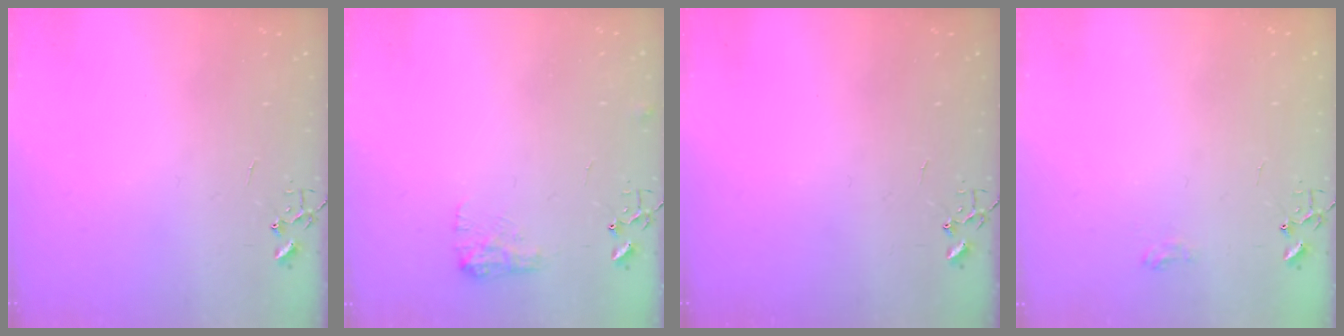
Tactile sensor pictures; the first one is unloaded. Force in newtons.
{"total": 8.3, "press": 8.2, "slide": 0.3}
{"total": 0.0}
{"total": 6.5, "press": 6.5, "slide": 0.6}